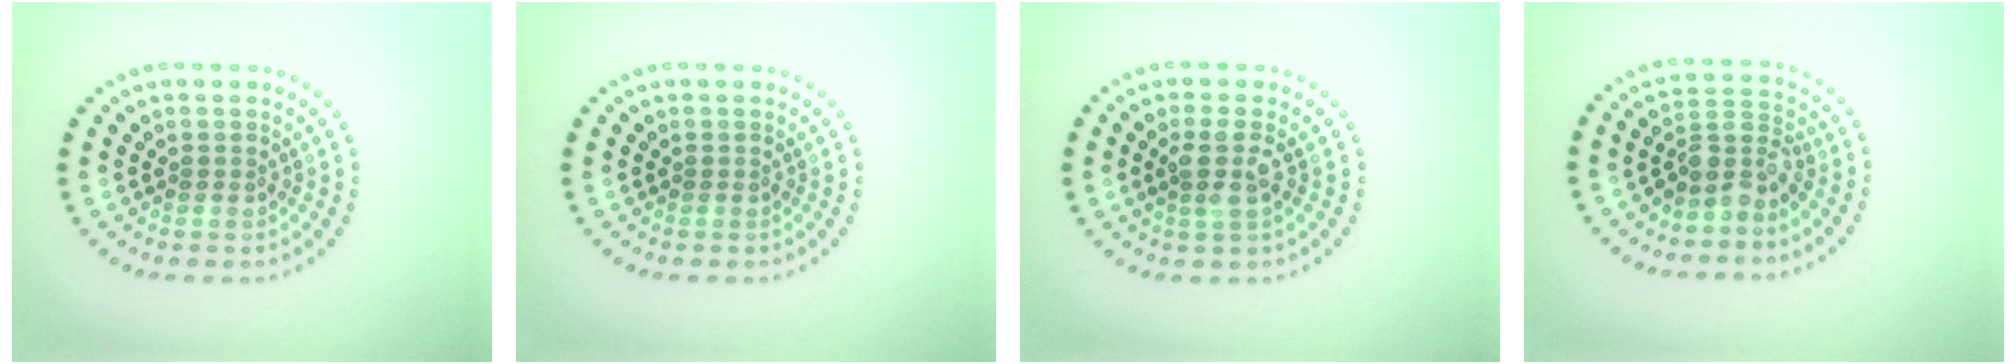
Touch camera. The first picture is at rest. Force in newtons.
{"total": 0.0}
{"total": 2.3, "press": 1.9, "slide": 1.3}
{"total": 3.2, "press": 2.4, "slide": 2.1}